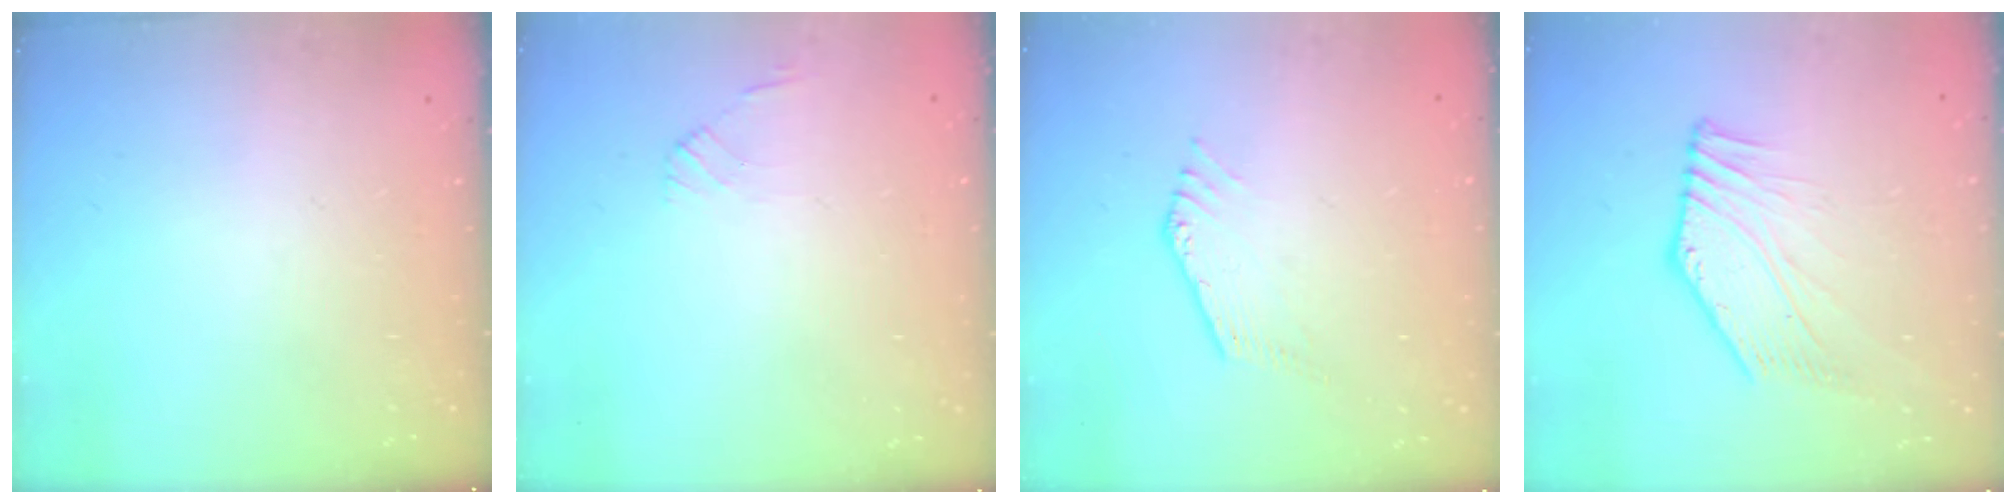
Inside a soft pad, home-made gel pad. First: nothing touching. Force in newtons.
{"total": 1.4, "press": 1.3, "slide": 0.4}
{"total": 0.5, "press": 0.3, "slide": 0.4}
{"total": 2.6, "press": 2.5, "slide": 0.9}